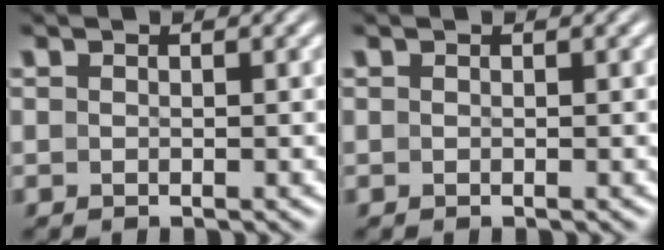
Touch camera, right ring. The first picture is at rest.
{"total": 0.0}